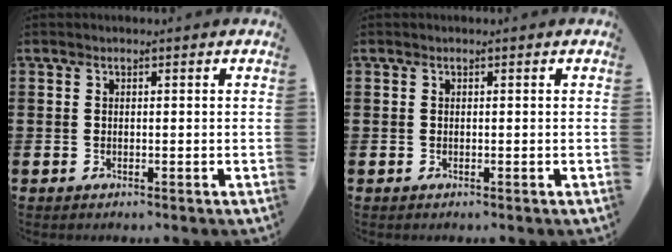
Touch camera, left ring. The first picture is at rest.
{"total": 0.0}